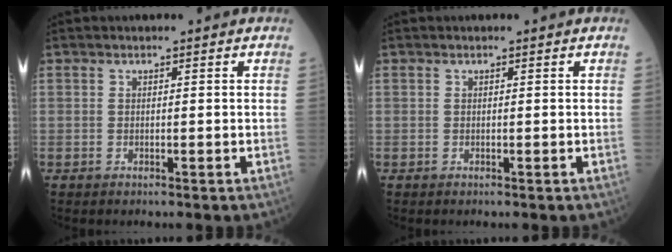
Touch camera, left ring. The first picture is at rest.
{"total": 0.0}